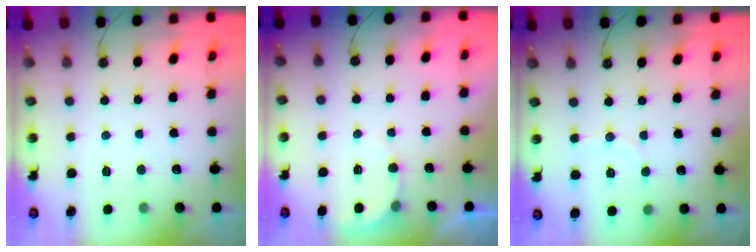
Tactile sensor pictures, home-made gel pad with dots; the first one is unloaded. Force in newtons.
{"total": 2.9, "press": 2.9, "slide": 0.3}
{"total": 5.3, "press": 5.1, "slide": 1.4}